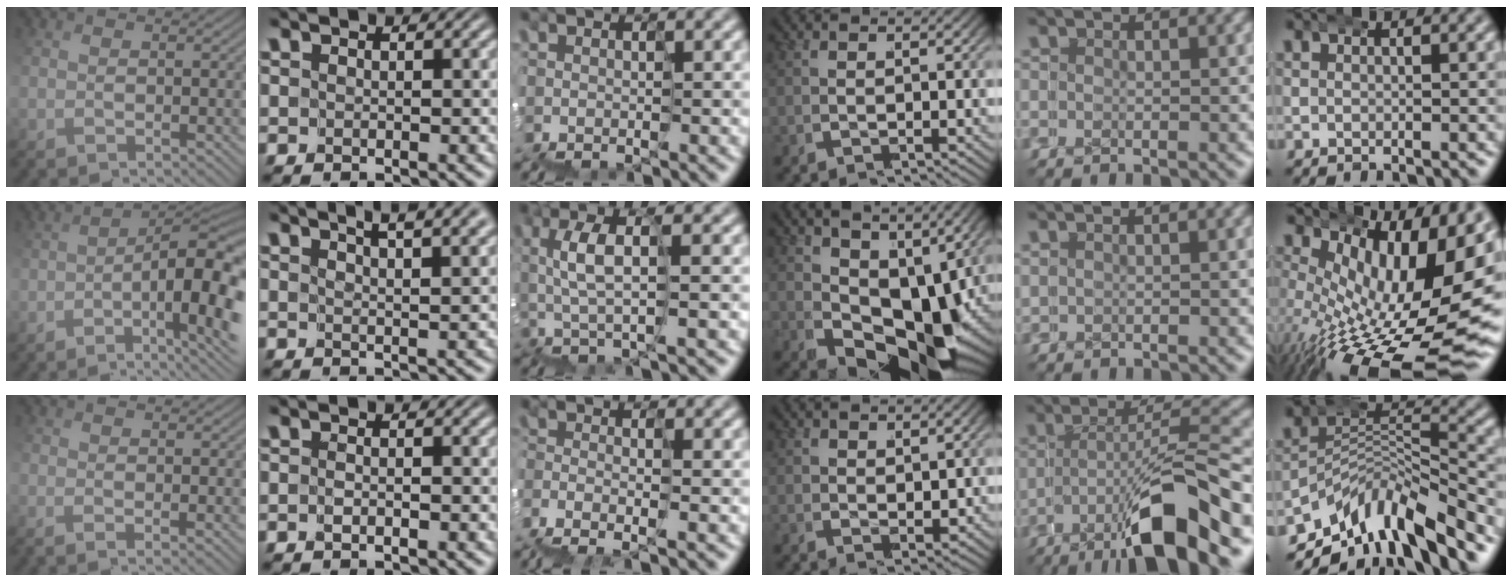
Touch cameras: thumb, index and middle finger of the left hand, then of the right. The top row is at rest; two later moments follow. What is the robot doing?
{"motion": "wrap", "object": "duck tape"}